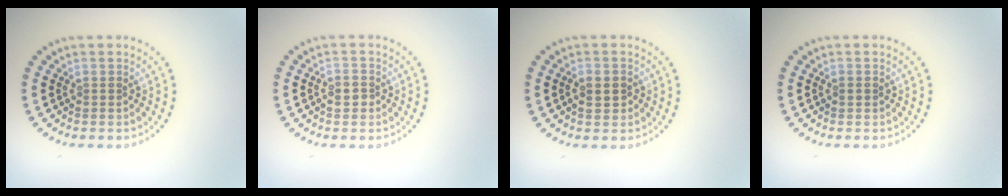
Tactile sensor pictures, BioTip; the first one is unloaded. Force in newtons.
{"total": 1.1, "press": 1.1, "slide": 0.1}
{"total": 1.6, "press": 1.6, "slide": 0.2}
{"total": 0.6, "press": 0.6, "slide": 0.1}